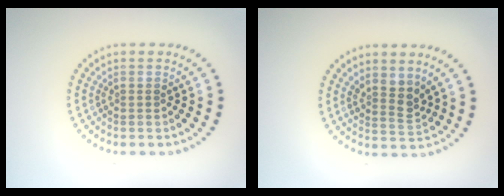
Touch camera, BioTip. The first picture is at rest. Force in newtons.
{"total": 2.2, "press": 1.7, "slide": 1.4}